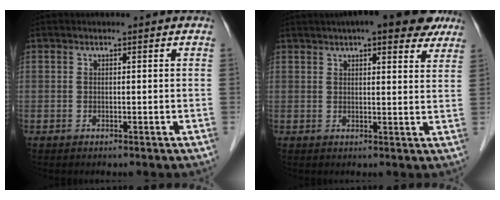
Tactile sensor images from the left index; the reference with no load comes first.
{"total": 13.0, "force": [9.8, 3.1, 7.9], "torque": [-0.108, 0.023, 0.121]}